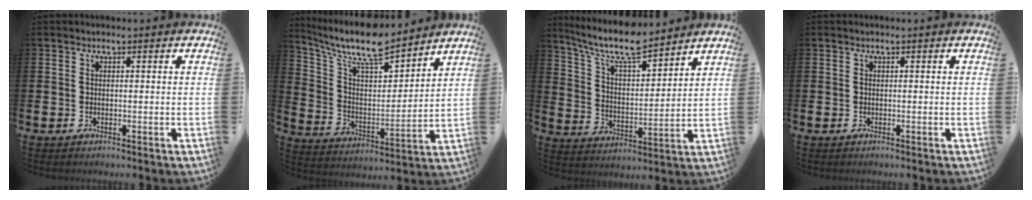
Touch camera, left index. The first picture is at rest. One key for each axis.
{"total": 10.3, "fx": 9.1, "fy": 2.2, "fz": 4.2, "tx": -0.117, "ty": -0.063, "tz": 0.158}
{"total": 9.4, "fx": 8.3, "fy": 1.8, "fz": 4.2, "tx": -0.116, "ty": -0.045, "tz": 0.146}
{"total": 0.0}